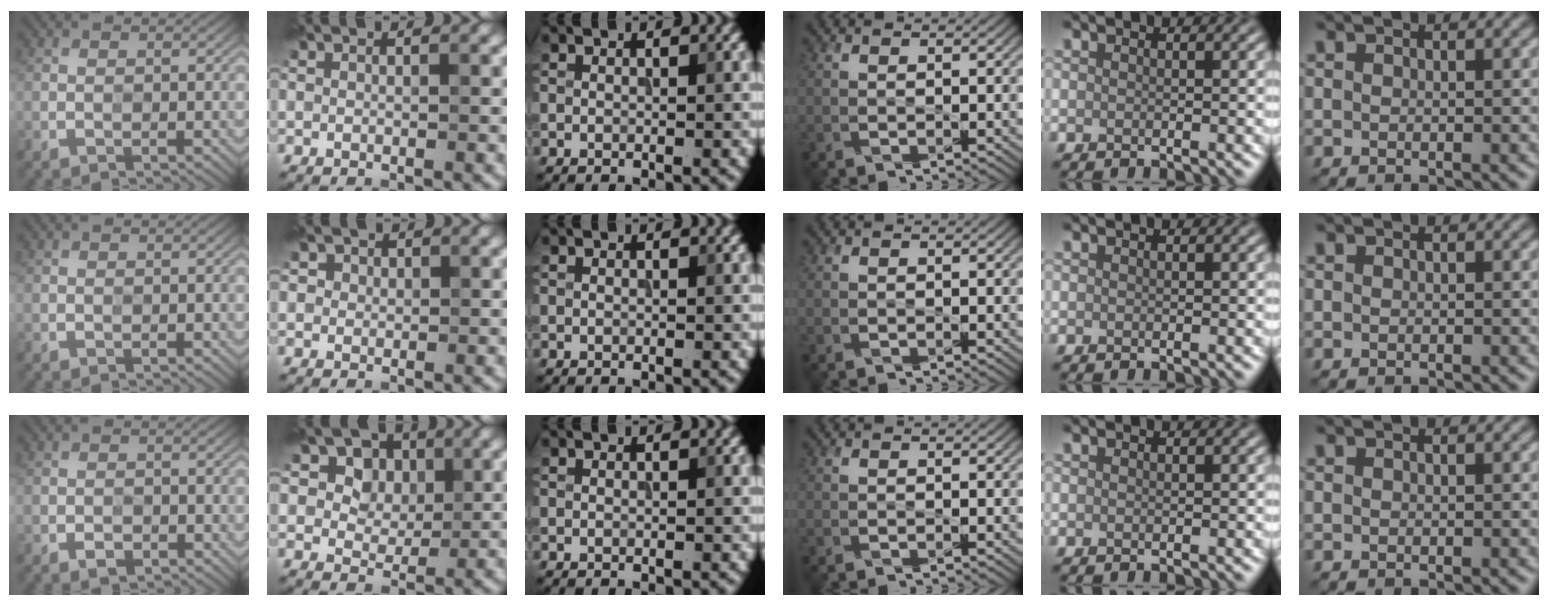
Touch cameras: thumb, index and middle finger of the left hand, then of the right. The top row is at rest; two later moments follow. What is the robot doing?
{"motion": "press", "object": "stopwatch"}